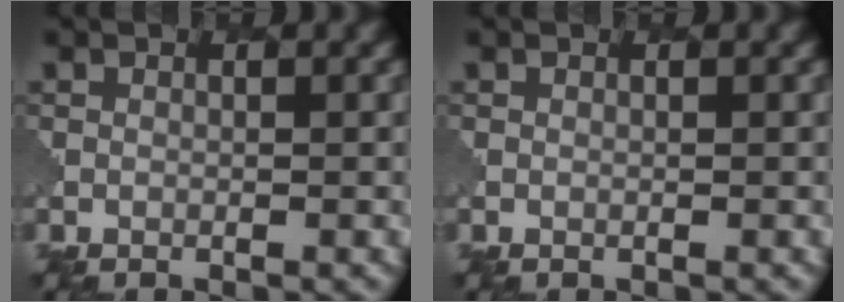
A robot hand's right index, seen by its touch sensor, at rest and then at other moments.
{"total": 0.0}